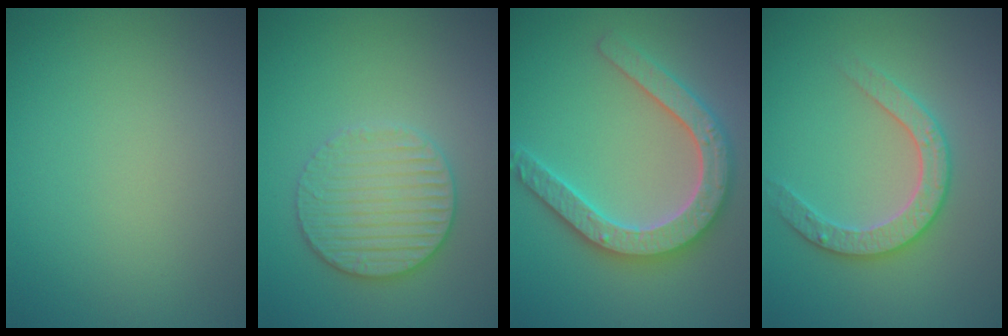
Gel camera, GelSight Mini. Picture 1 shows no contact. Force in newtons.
{"total": 3.5, "press": 3.4, "slide": 0.5}
{"total": 5.1, "press": 5.0, "slide": 0.9}
{"total": 2.8, "press": 2.8, "slide": 0.3}